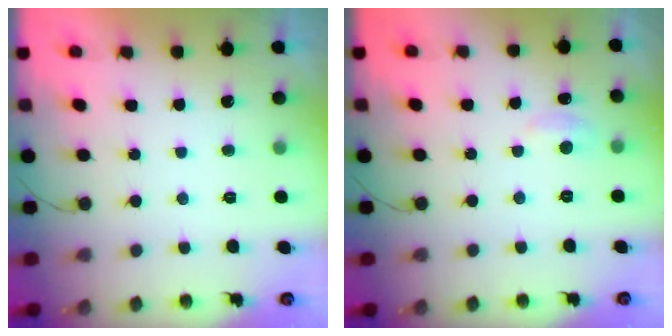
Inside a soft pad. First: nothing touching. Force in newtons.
{"total": 3.4, "press": 3.4, "slide": 0.4}